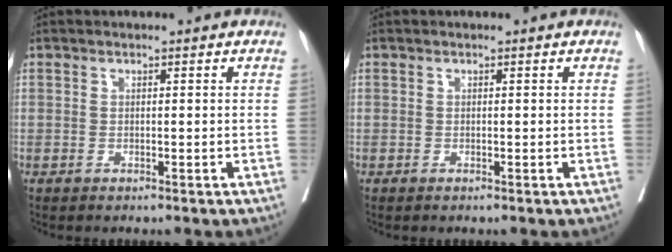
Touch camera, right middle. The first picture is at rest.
{"total": 0.0}